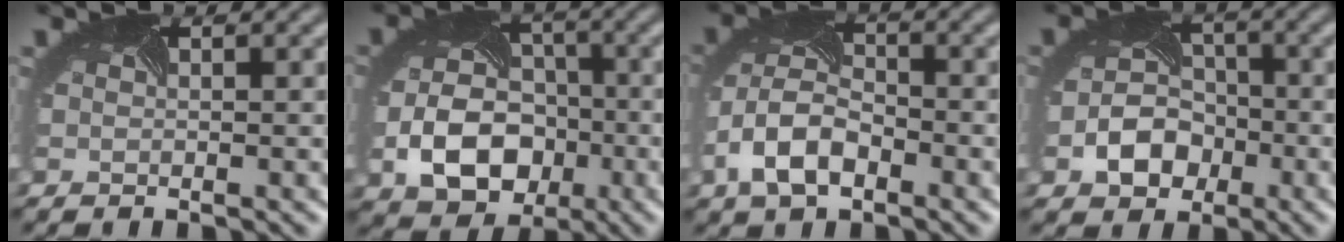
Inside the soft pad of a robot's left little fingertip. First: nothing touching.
{"total": 7.5, "force": [-2.3, 5.6, 4.4], "torque": [-0.085, -0.020, -0.035]}
{"total": 5.9, "force": [-2.8, 3.4, 3.9], "torque": [-0.092, -0.004, -0.060]}
{"total": 4.4, "force": [-1.8, 3.4, 2.1], "torque": [-0.038, -0.010, -0.030]}